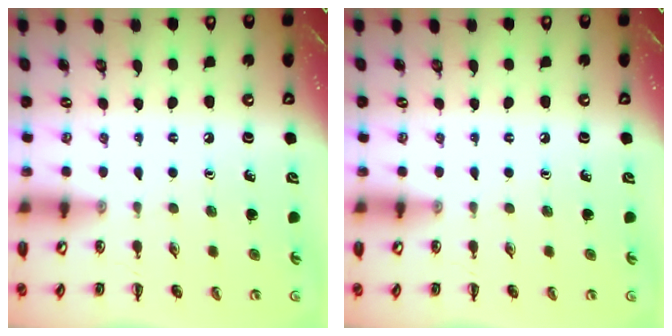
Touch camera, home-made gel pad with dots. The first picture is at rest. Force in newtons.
{"total": 0.0}